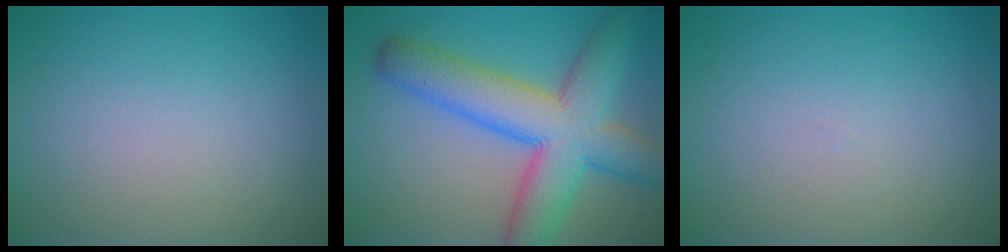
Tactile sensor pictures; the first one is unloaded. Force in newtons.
{"total": 9.9, "press": 9.9, "slide": 0.4}
{"total": 0.0}